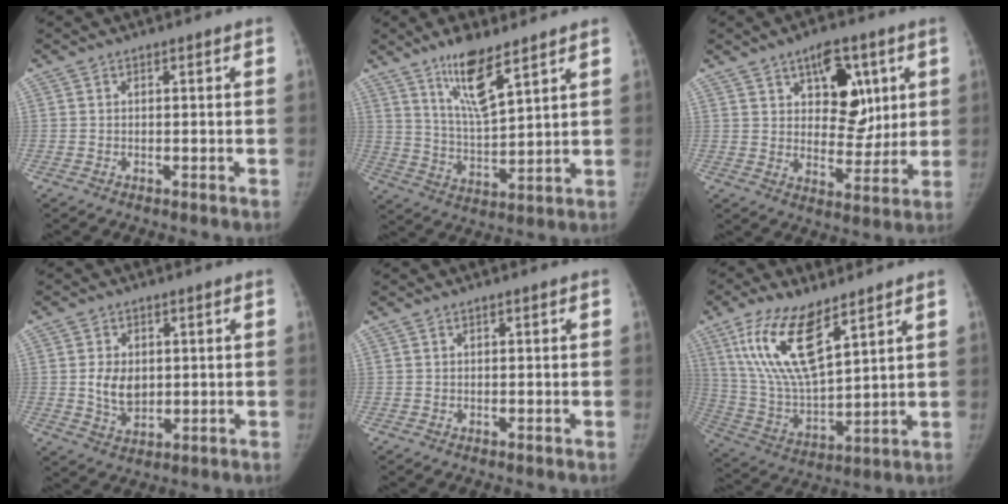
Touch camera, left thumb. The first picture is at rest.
{"total": 10.9, "force": [7.1, 2.6, 7.9], "torque": [-0.137, -0.047, 0.139]}
{"total": 12.6, "force": [5.2, 7.5, 8.7], "torque": [-0.080, -0.026, 0.082]}
{"total": 6.5, "force": [0.7, 4.6, 4.4], "torque": [-0.060, -0.010, 0.023]}
{"total": 0.0}
{"total": 16.9, "force": [9.2, 6.2, 12.8], "torque": [-0.239, -0.039, 0.187]}